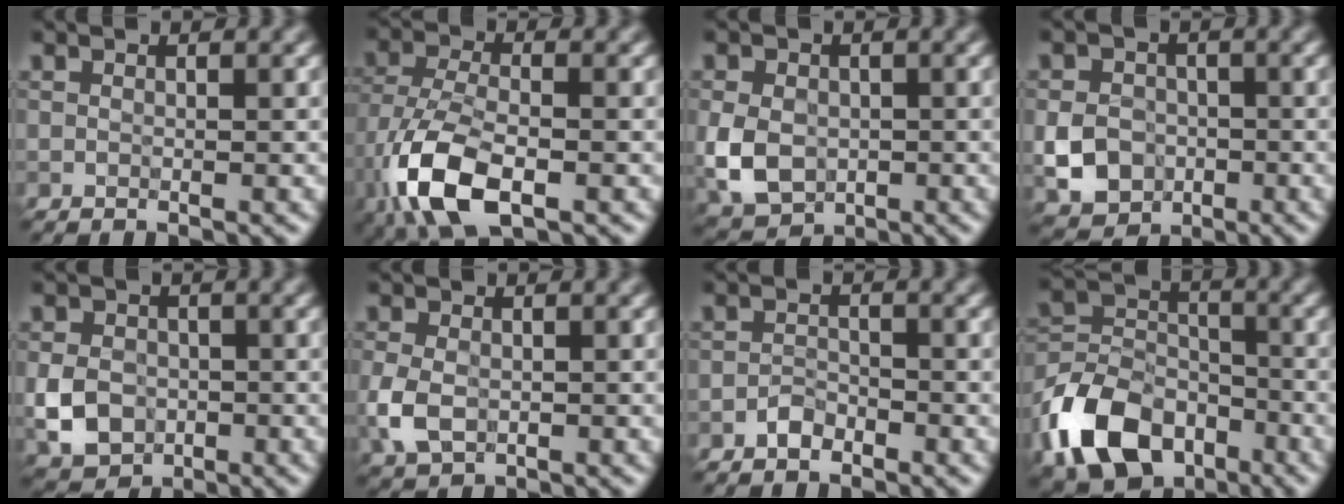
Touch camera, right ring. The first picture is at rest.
{"total": 8.8, "force": [-3.9, 4.0, 6.8], "torque": [-0.153, -0.011, -0.081]}
{"total": 5.5, "force": [-0.9, 4.2, 3.4], "torque": [-0.080, -0.010, -0.019]}
{"total": 4.7, "force": [-1.2, 3.9, 2.2], "torque": [-0.045, -0.002, -0.030]}
{"total": 4.7, "force": [-1.1, 3.8, 2.5], "torque": [-0.056, -0.005, -0.027]}
{"total": 3.7, "force": [-0.8, 2.6, 2.4], "torque": [-0.064, -0.010, -0.017]}
{"total": 1.5, "force": [-1.1, 0.8, 0.6], "torque": [-0.007, 0.005, -0.023]}
{"total": 10.2, "force": [-5.5, 6.7, 5.3], "torque": [-0.105, -0.004, -0.118]}